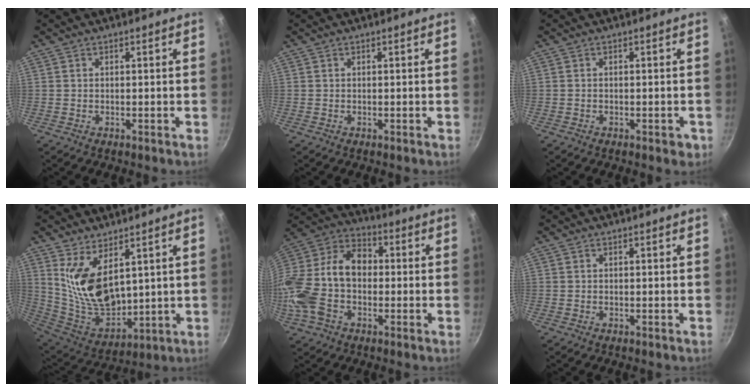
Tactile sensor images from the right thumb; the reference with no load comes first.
{"total": 0.0}
{"total": 2.0, "force": [-0.9, 1.0, 1.4], "torque": [-0.013, 0.011, -0.006]}
{"total": 13.3, "force": [5.5, 6.9, 10.0], "torque": [-0.167, -0.069, 0.128]}
{"total": 21.3, "force": [-2.5, 14.6, 15.2], "torque": [-0.296, 0.051, -0.061]}
{"total": 0.0}